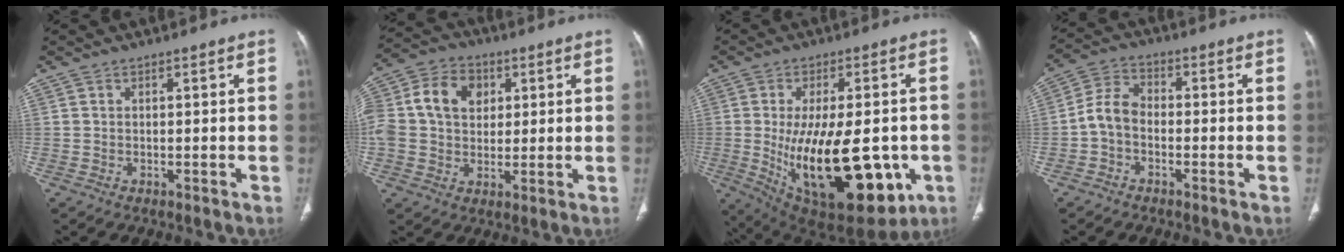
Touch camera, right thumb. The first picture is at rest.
{"total": 17.5, "force": [3.9, 13.7, 10.1], "torque": [-0.213, 0.032, 0.071]}
{"total": 26.0, "force": [-5.1, 12.1, 22.5], "torque": [-0.336, -0.022, -0.043]}
{"total": 5.9, "force": [-1.6, 4.0, 4.0], "torque": [-0.071, 0.025, -0.046]}